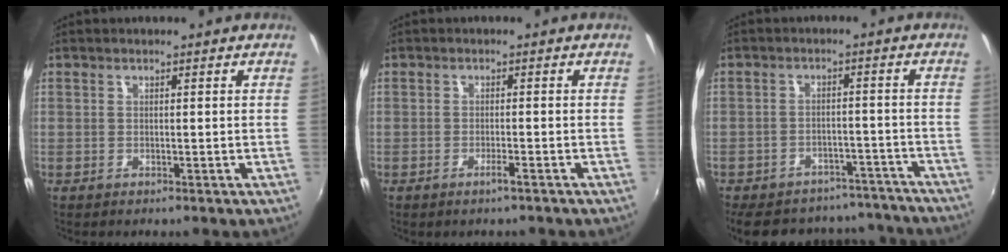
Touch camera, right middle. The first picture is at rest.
{"total": 1.6, "force": [-1.2, 0.2, 1.0], "torque": [-0.020, -0.001, -0.021]}
{"total": 22.2, "force": [-18.9, 9.2, 7.1], "torque": [-0.156, 0.037, -0.229]}